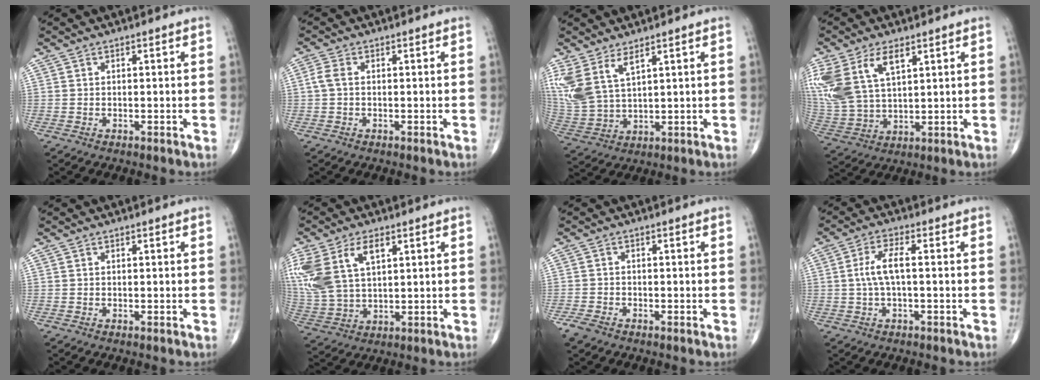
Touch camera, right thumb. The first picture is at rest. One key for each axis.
{"total": 2.4, "fx": 0.1, "fy": 1.4, "fz": 1.9, "tx": -0.045, "ty": 0.005, "tz": -0.001}
{"total": 10.6, "fx": 5.8, "fy": 4.7, "fz": 7.5, "tx": -0.178, "ty": -0.023, "tz": 0.136}
{"total": 16.9, "fx": 7.3, "fy": 9.4, "fz": 12.1, "tx": -0.278, "ty": -0.011, "tz": 0.152}
{"total": 0.0}
{"total": 16.7, "fx": 6.2, "fy": 9.6, "fz": 12.1, "tx": -0.285, "ty": -0.002, "tz": 0.129}
{"total": 2.5, "fx": -1.8, "fy": 1.3, "fz": 1.2, "tx": -0.029, "ty": 0.002, "tz": -0.033}
{"total": 5.2, "fx": 0.1, "fy": 1.5, "fz": 5.0, "tx": -0.114, "ty": 0.016, "tz": 0.000}